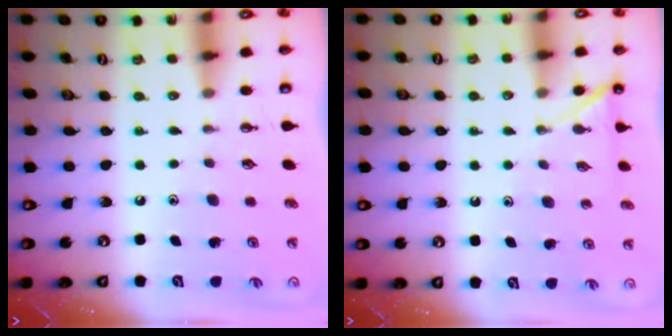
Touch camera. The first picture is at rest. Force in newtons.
{"total": 4.0, "press": 4.0, "slide": 0.4}